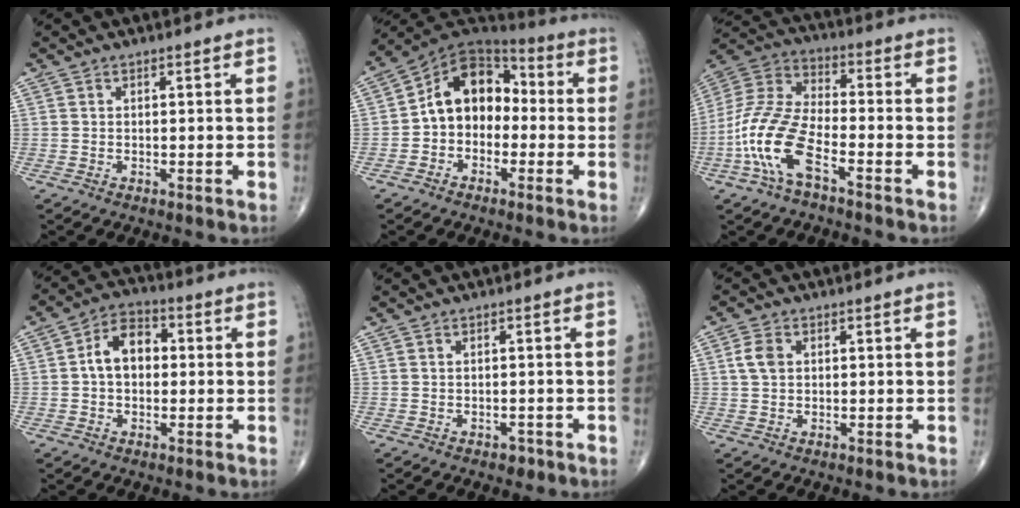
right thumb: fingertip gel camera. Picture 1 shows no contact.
{"total": 12.8, "force": [-1.1, 9.6, 8.4], "torque": [-0.104, 0.048, -0.037]}
{"total": 13.5, "force": [-5.8, 5.4, 11.0], "torque": [-0.244, 0.032, -0.119]}
{"total": 10.7, "force": [0.5, 7.5, 7.6], "torque": [-0.105, 0.030, -0.003]}
{"total": 1.3, "force": [-0.8, 0.9, 0.6], "torque": [-0.004, 0.003, -0.010]}
{"total": 3.6, "force": [0.8, 2.6, 2.4], "torque": [-0.049, 0.003, 0.014]}